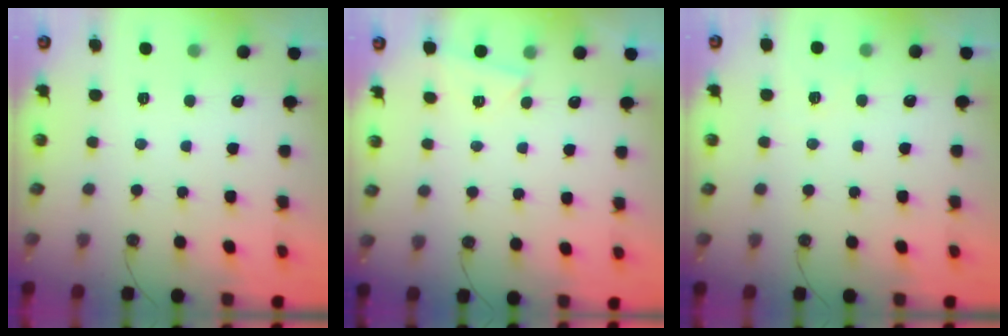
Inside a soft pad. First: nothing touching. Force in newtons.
{"total": 1.6, "press": 1.6, "slide": 0.3}
{"total": 3.6, "press": 3.3, "slide": 1.4}